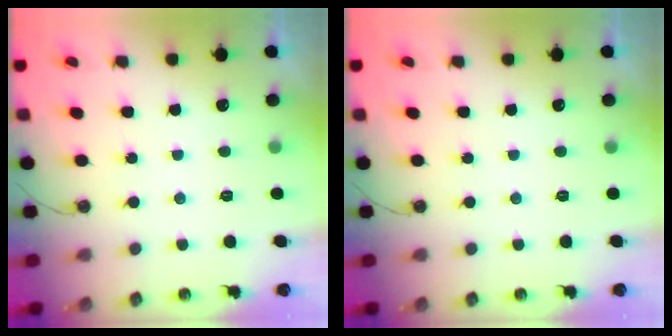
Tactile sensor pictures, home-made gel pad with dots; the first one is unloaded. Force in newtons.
{"total": 0.0}